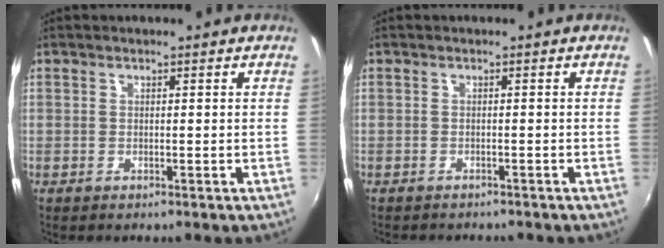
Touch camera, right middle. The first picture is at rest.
{"total": 2.4, "force": [-2.2, 0.6, 0.5], "torque": [-0.019, -0.013, -0.034]}